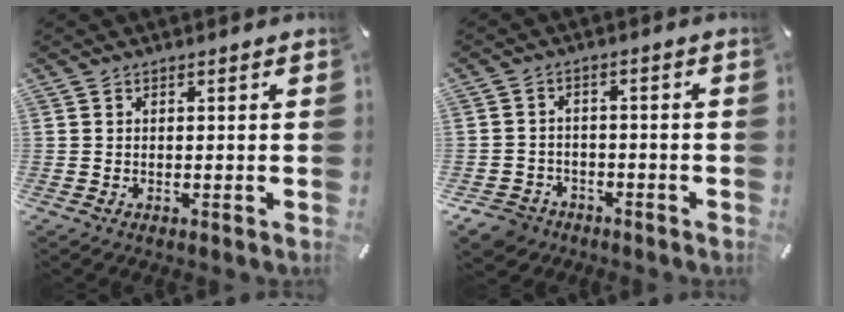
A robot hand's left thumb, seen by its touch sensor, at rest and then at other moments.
{"total": 4.8, "force": [-3.1, 3.5, 1.1], "torque": [-0.035, 0.012, -0.064]}